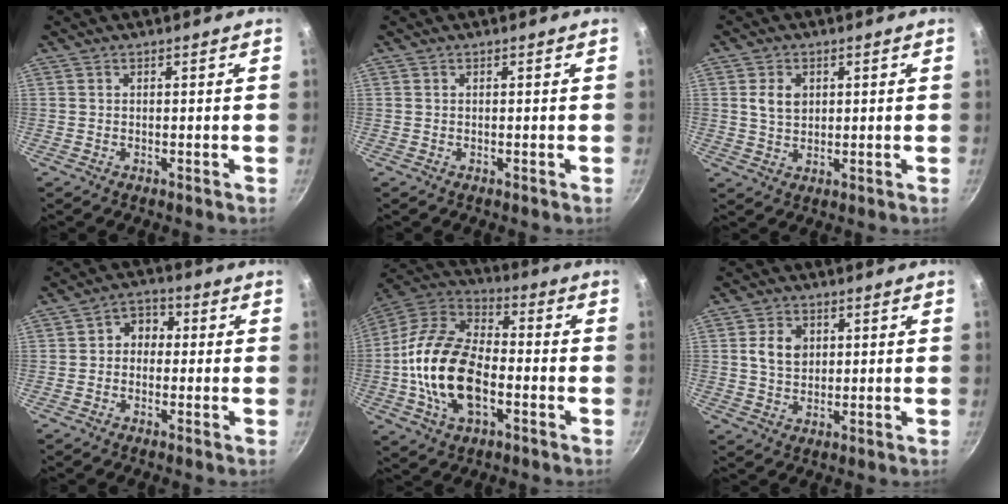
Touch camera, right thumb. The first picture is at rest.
{"total": 0.0}
{"total": 4.7, "force": [1.2, 3.5, 2.9], "torque": [-0.040, -0.004, 0.022]}
{"total": 5.0, "force": [-0.1, 4.2, 2.8], "torque": [-0.009, 0.015, -0.016]}
{"total": 19.8, "force": [-3.8, 11.6, 15.6], "torque": [-0.280, 0.034, -0.082]}
{"total": 5.8, "force": [1.2, 4.4, 3.5], "torque": [-0.047, -0.002, 0.021]}